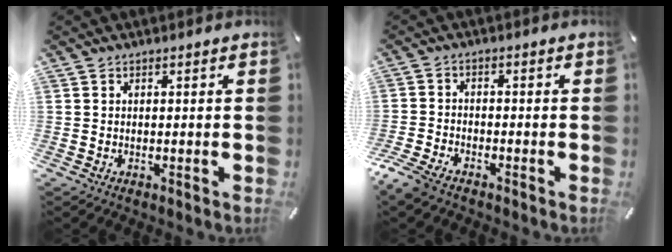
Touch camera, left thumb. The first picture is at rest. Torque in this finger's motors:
{"motor_torque": [0.75, 1.33, 0.30, 0.28, 0.15]}